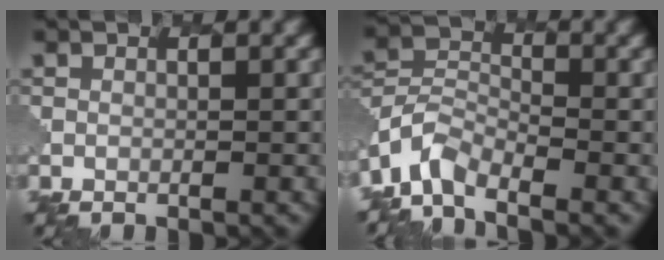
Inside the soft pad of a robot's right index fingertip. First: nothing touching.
{"total": 4.6, "force": [-3.5, 2.2, 2.0], "torque": [-0.043, -0.004, -0.080]}